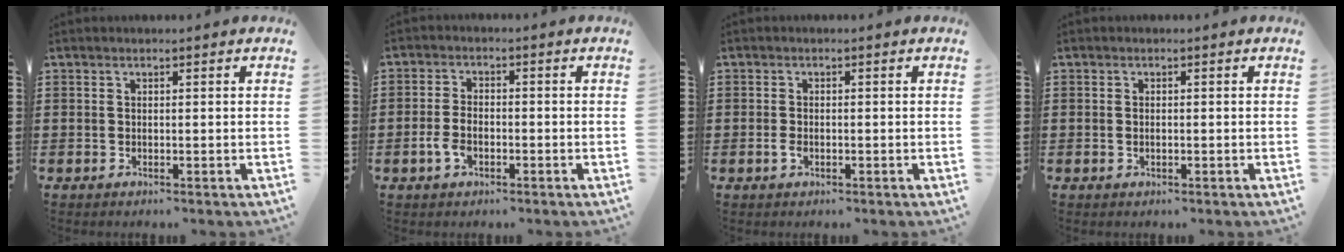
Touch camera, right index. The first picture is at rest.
{"total": 3.7, "force": [-1.6, 1.9, 2.8], "torque": [-0.071, -0.007, -0.033]}
{"total": 1.4, "force": [-0.5, 0.7, 1.1], "torque": [-0.030, -0.007, -0.011]}
{"total": 0.6, "force": [-0.1, 0.1, 0.5], "torque": [-0.014, -0.005, -0.001]}